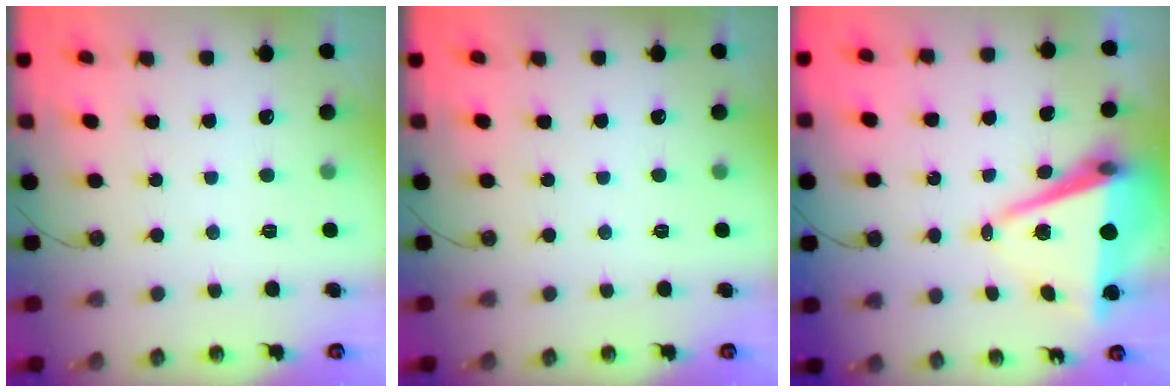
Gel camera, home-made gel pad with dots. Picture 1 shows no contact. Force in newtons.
{"total": 0.0}
{"total": 10.1, "press": 9.2, "slide": 4.1}